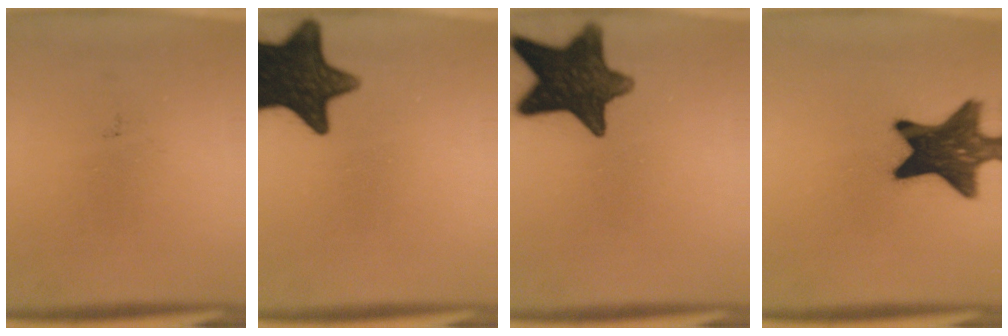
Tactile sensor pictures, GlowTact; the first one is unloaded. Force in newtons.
{"total": 15.4}
{"total": 14.3}
{"total": 16.4}